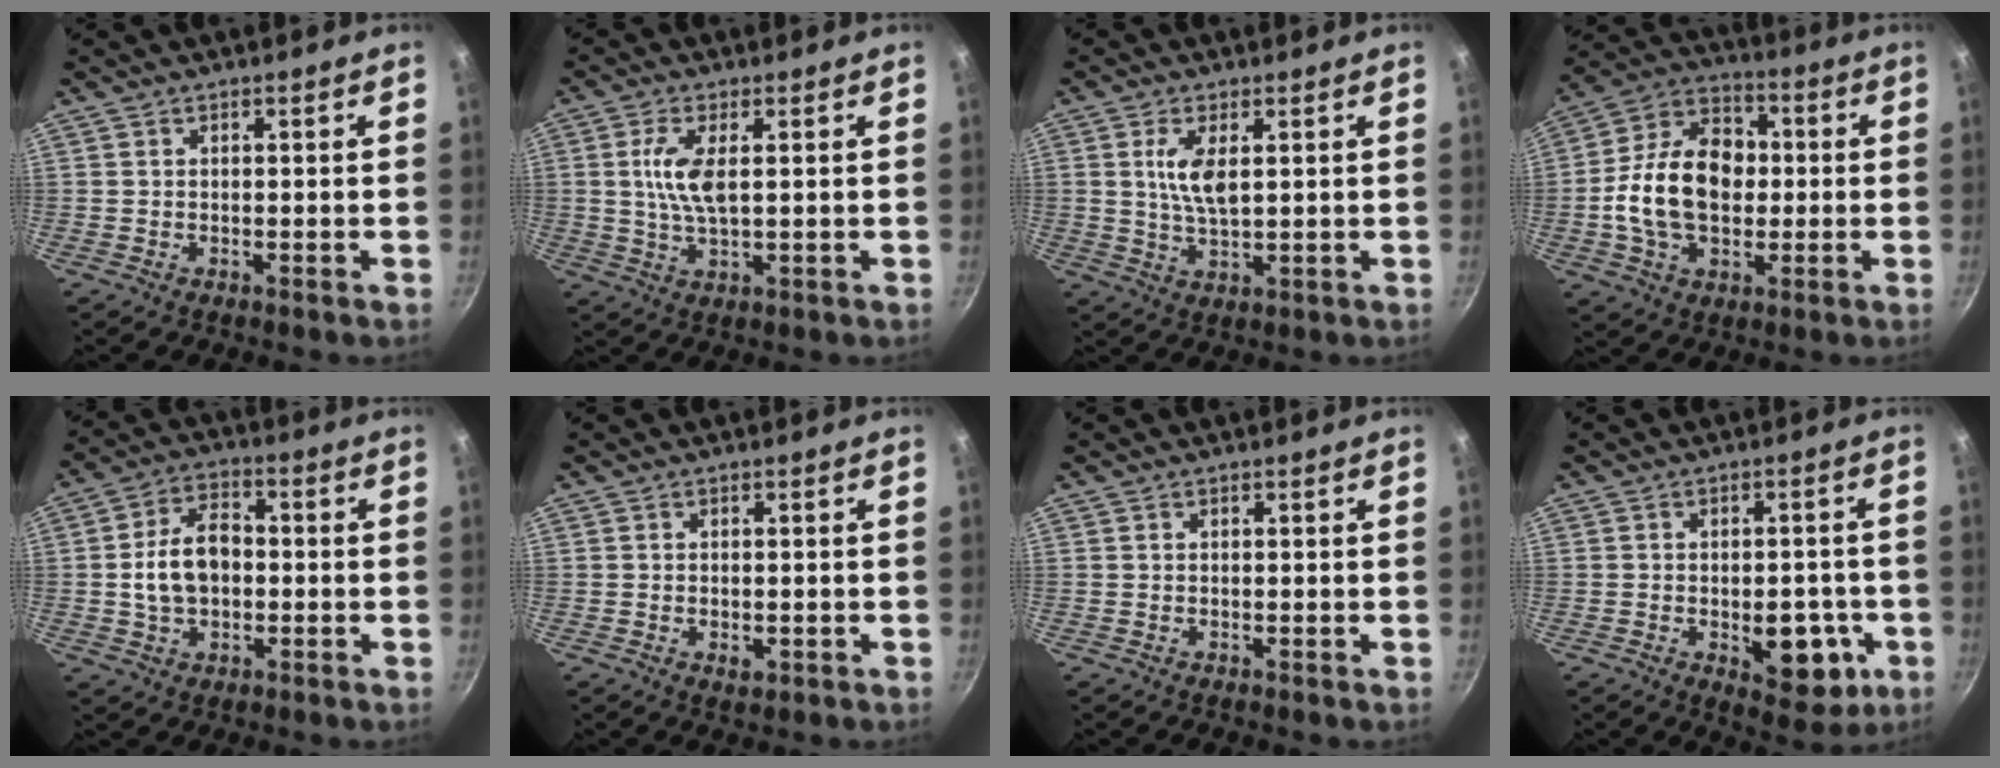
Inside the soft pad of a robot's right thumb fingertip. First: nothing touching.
{"total": 6.8, "force": [1.1, 2.6, 6.2], "torque": [-0.130, 0.000, 0.021]}
{"total": 6.2, "force": [1.5, 2.5, 5.4], "torque": [-0.103, -0.008, 0.030]}
{"total": 17.6, "force": [-0.6, 12.3, 12.6], "torque": [-0.189, 0.032, -0.024]}
{"total": 10.1, "force": [-0.5, 6.8, 7.4], "torque": [-0.112, 0.025, -0.014]}
{"total": 2.3, "force": [-0.7, 1.3, 1.7], "torque": [-0.026, -0.002, -0.009]}
{"total": 0.0}
{"total": 10.8, "force": [-3.1, 5.8, 8.5], "torque": [-0.069, 0.008, -0.032]}